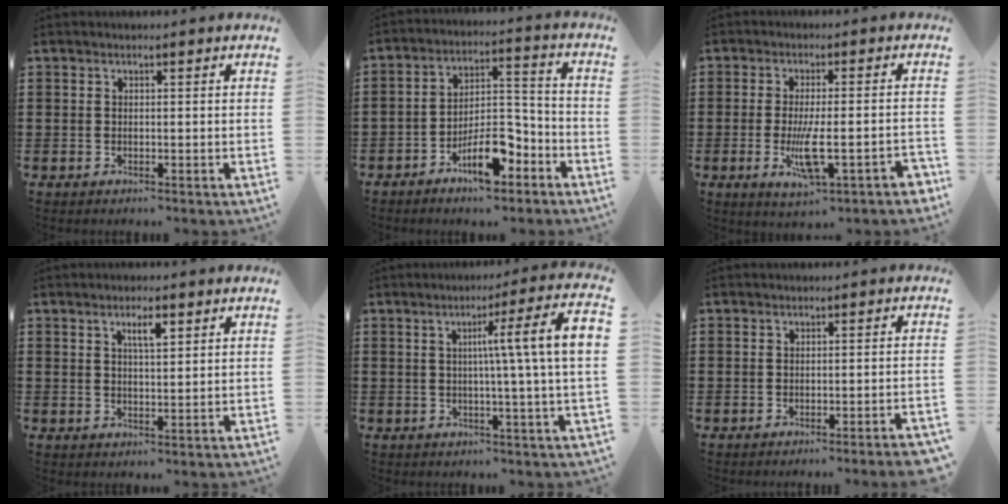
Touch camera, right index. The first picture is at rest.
{"total": 9.3, "force": [-5.8, 3.4, 6.4], "torque": [-0.109, 0.017, -0.102]}
{"total": 7.8, "force": [-2.3, 1.6, 7.3], "torque": [-0.145, -0.015, -0.042]}
{"total": 3.1, "force": [1.5, 0.8, 2.6], "torque": [-0.046, 0.002, 0.022]}
{"total": 9.0, "force": [1.0, -0.9, 8.9], "torque": [-0.156, -0.008, 0.007]}
{"total": 1.9, "force": [-1.5, -0.4, 1.1], "torque": [-0.018, -0.001, -0.029]}